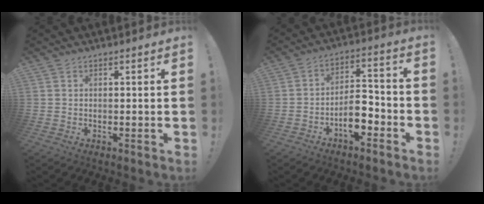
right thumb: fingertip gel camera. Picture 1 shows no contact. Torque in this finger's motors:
{"motor_torque": [1.54, 0.60, 0.11, -0.16, 0.07]}